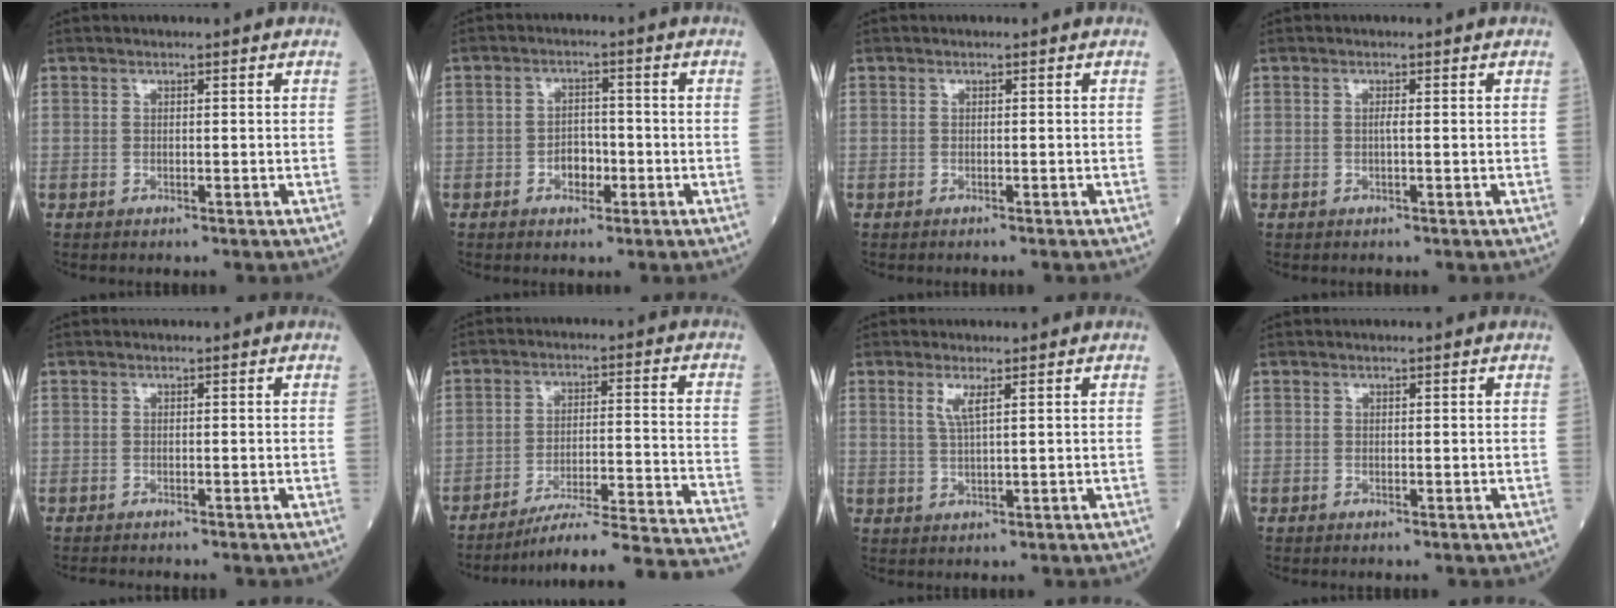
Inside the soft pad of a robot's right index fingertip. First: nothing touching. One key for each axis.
{"total": 3.4, "fx": -1.3, "fy": 2.2, "fz": 2.2, "tx": -0.029, "ty": 0.008, "tz": -0.022}
{"total": 0.6, "fx": -0.5, "fy": -0.1, "fz": 0.3, "tx": -0.003, "ty": 0.002, "tz": -0.007}
{"total": 0.6, "fx": -0.1, "fy": -0.1, "fz": 0.6, "tx": -0.011, "ty": 0.000, "tz": -0.003}
{"total": 2.7, "fx": -2.5, "fy": 0.3, "fz": 1.0, "tx": -0.017, "ty": -0.006, "tz": -0.032}
{"total": 22.2, "fx": -20.6, "fy": -1.8, "fz": 8.0, "tx": -0.056, "ty": -0.013, "tz": -0.284}
{"total": 2.6, "fx": 1.2, "fy": 0.0, "fz": 2.3, "tx": -0.055, "ty": -0.003, "tz": 0.025}
{"total": 0.0}